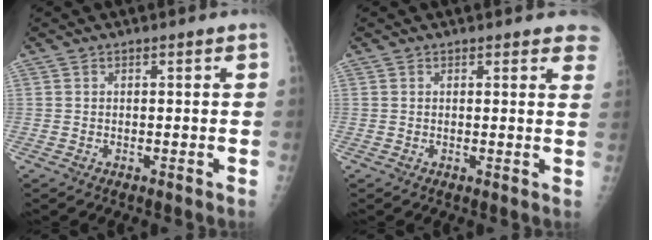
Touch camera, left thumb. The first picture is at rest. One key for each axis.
{"total": 4.1, "fx": 3.5, "fy": 1.4, "fz": 1.7, "tx": 0.009, "ty": -0.011, "tz": 0.025}